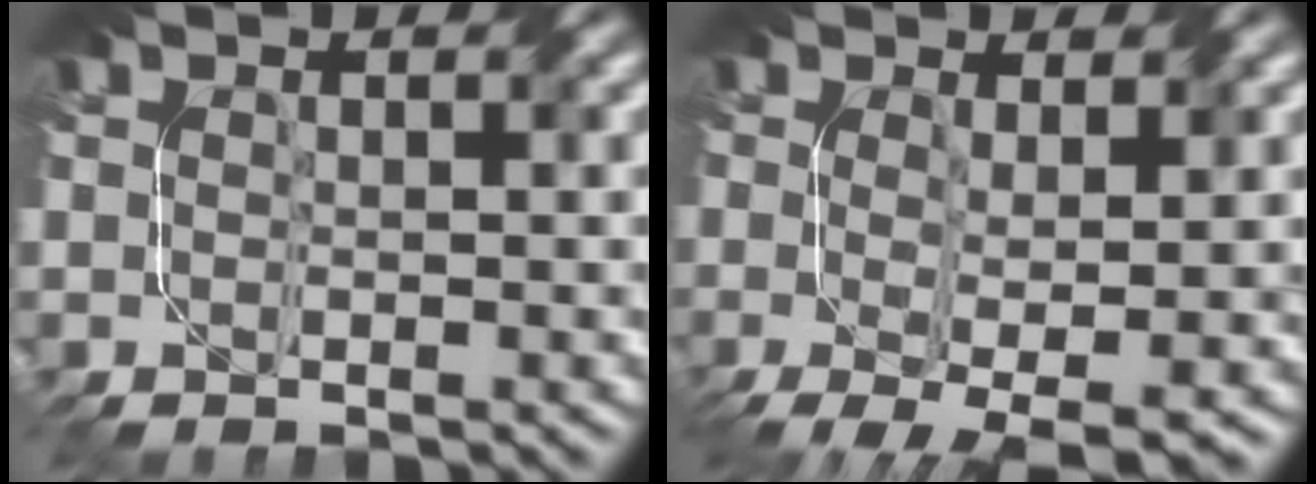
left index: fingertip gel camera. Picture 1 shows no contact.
{"total": 6.4, "force": [-1.5, 2.8, 5.6], "torque": [-0.104, -0.012, -0.015]}